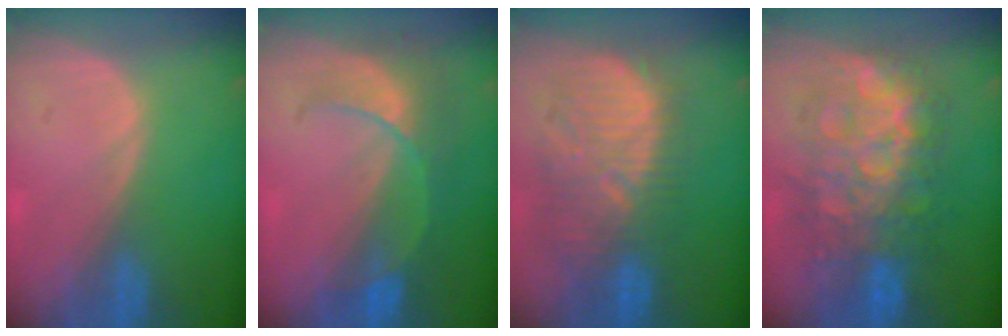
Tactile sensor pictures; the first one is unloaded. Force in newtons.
{"total": 7.8, "press": 6.9, "slide": 3.7}
{"total": 11.7, "press": 11.1, "slide": 3.8}
{"total": 12.5, "press": 12.4, "slide": 1.2}